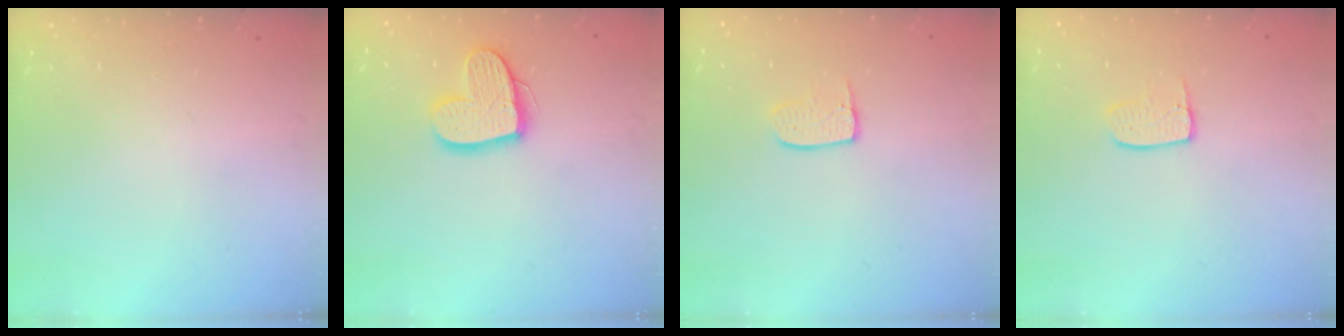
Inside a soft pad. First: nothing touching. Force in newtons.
{"total": 13.4, "press": 13.4, "slide": 0.8}
{"total": 6.7, "press": 6.7, "slide": 0.4}
{"total": 6.7, "press": 6.7, "slide": 0.4}